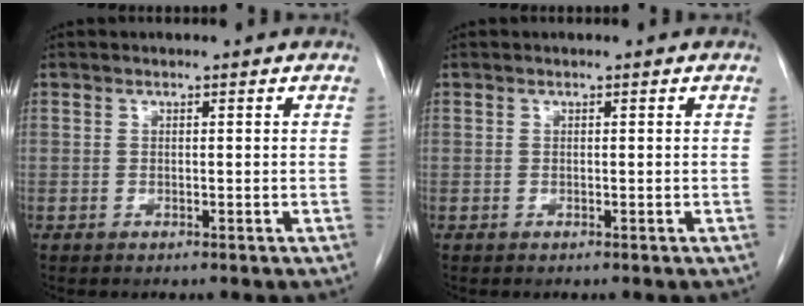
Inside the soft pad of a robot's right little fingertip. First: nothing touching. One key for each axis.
{"total": 0.0}